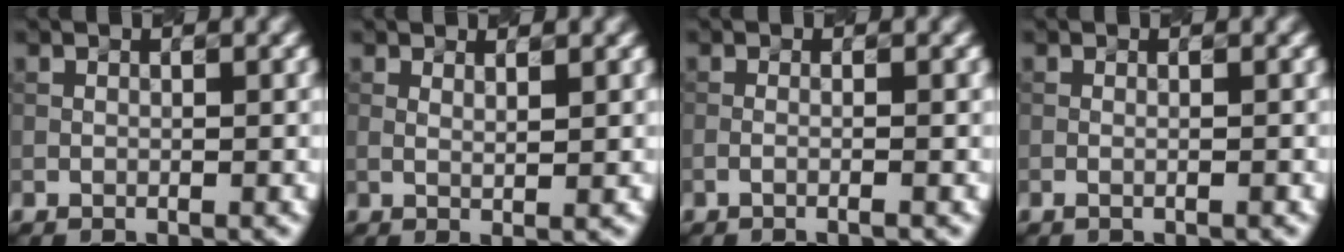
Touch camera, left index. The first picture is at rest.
{"total": 1.4, "force": [0.8, 0.3, 1.2], "torque": [-0.016, -0.002, 0.010]}
{"total": 1.5, "force": [-0.3, 0.4, 1.4], "torque": [-0.015, -0.005, -0.021]}
{"total": 0.7, "force": [-0.2, 0.2, 0.7], "torque": [-0.011, -0.002, -0.009]}